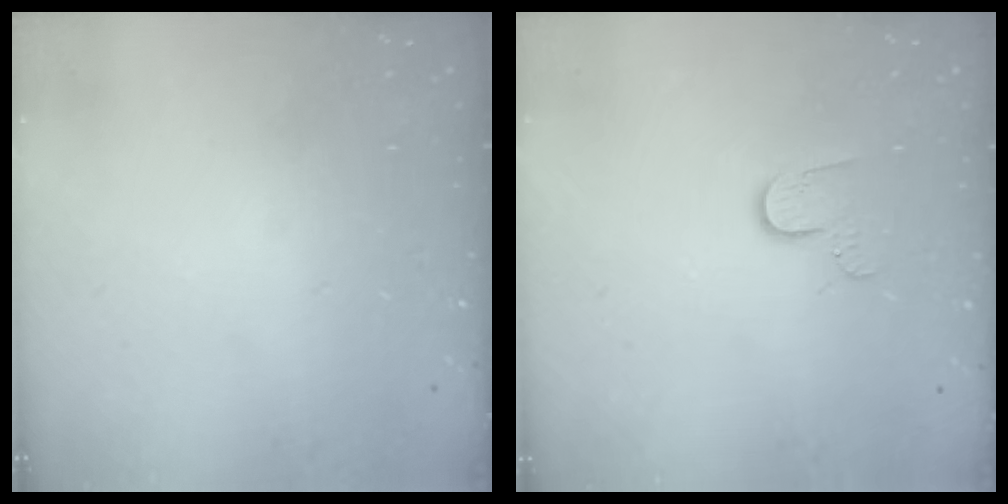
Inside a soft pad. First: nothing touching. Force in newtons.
{"total": 6.4, "press": 6.4, "slide": 0.5}